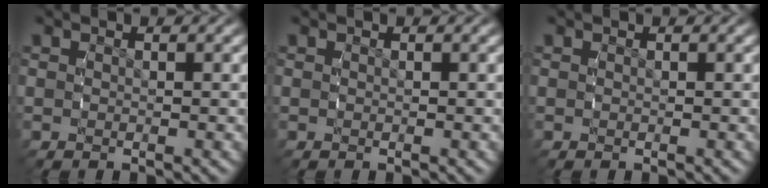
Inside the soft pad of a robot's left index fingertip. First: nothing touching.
{"total": 0.0}
{"total": 0.0}